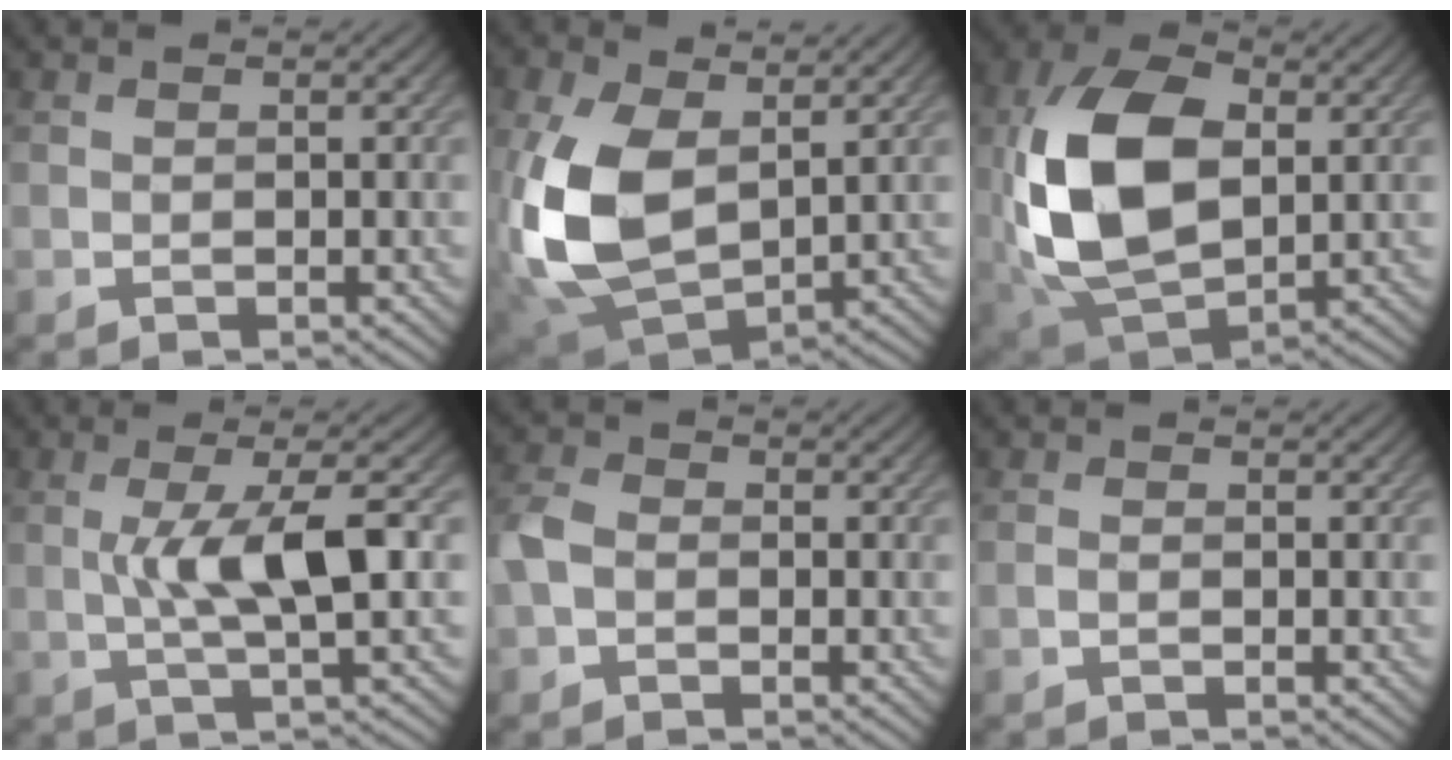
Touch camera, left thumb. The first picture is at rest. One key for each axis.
{"total": 12.2, "fx": 1.2, "fy": 7.5, "fz": 9.5, "tx": -0.247, "ty": -0.007, "tz": 0.028}
{"total": 15.5, "fx": 0.8, "fy": 9.8, "fz": 12.0, "tx": -0.279, "ty": 0.002, "tz": 0.020}
{"total": 7.5, "fx": 0.4, "fy": 1.6, "fz": 7.3, "tx": -0.130, "ty": 0.009, "tz": 0.006}
{"total": 3.1, "fx": -0.9, "fy": 2.3, "fz": 1.9, "tx": -0.046, "ty": 0.006, "tz": -0.029}
{"total": 0.7, "fx": -0.5, "fy": 0.3, "fz": 0.5, "tx": -0.012, "ty": 0.001, "tz": -0.010}